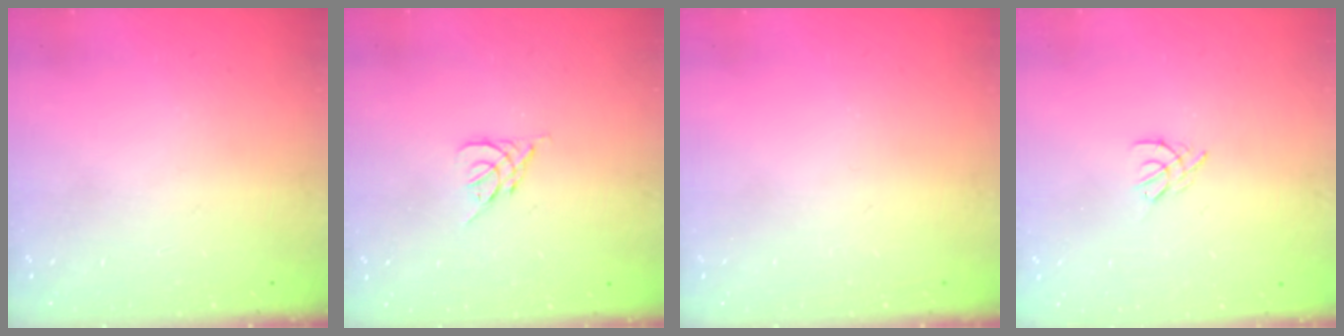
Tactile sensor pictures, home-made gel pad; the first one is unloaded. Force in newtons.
{"total": 2.6, "press": 2.5, "slide": 0.7}
{"total": 0.0}
{"total": 2.5, "press": 2.4, "slide": 0.6}